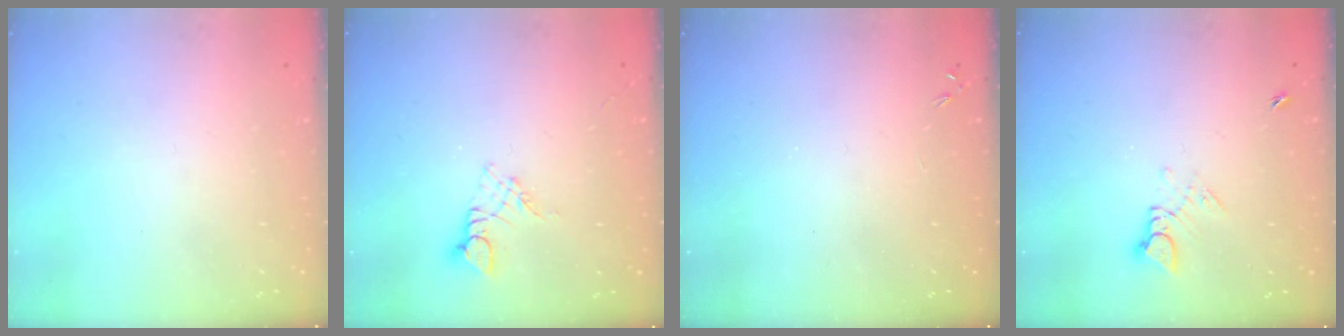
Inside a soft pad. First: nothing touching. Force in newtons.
{"total": 2.8, "press": 2.7, "slide": 0.3}
{"total": 0.0}
{"total": 3.4, "press": 3.4, "slide": 0.5}